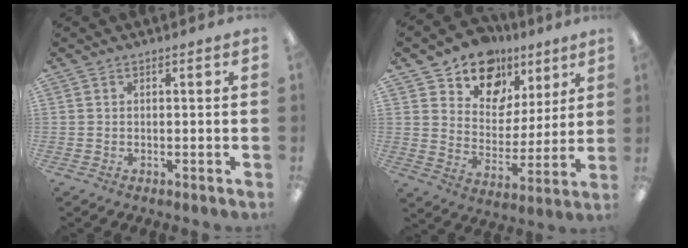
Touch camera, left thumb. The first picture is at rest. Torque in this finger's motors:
{"motor_torque": [0.41, 0.60, -0.12, -0.22, 0.05]}